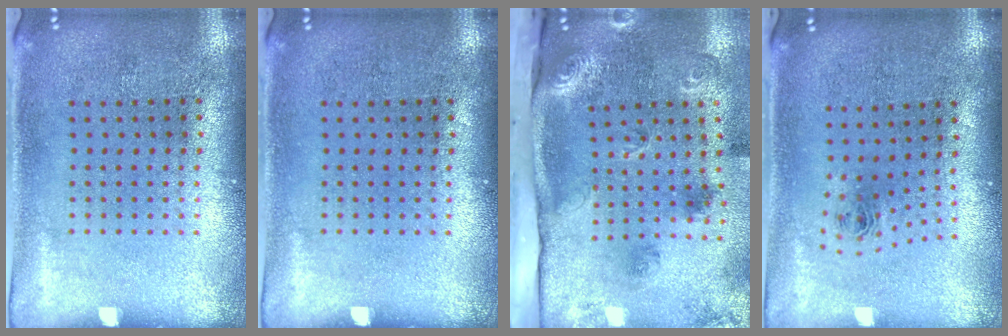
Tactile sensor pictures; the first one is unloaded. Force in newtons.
{"total": 0.0}
{"total": 2.7, "press": 1.9, "slide": 1.8}
{"total": 0.9, "press": 0.4, "slide": 0.8}